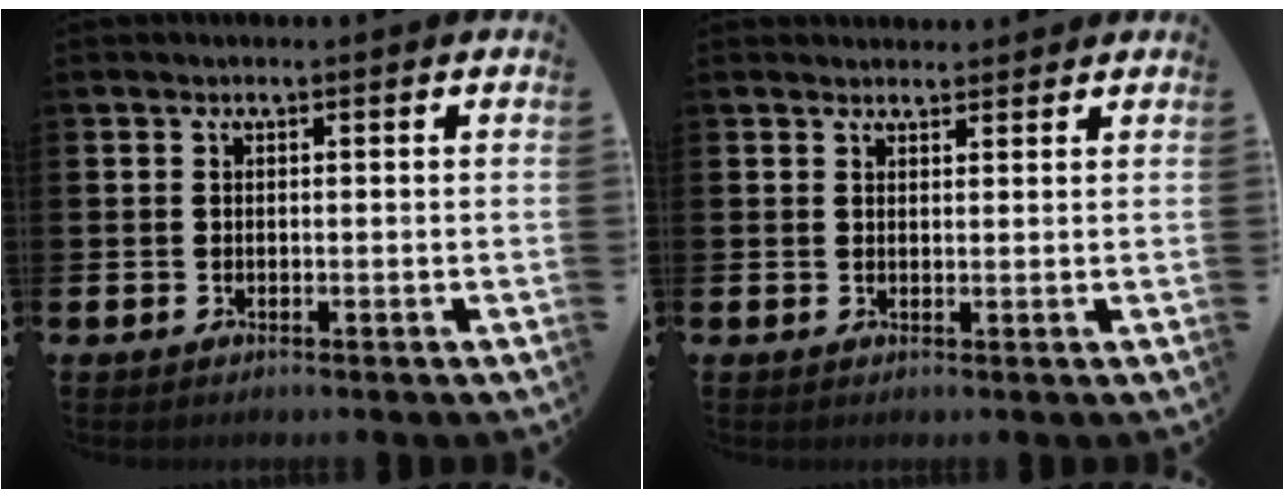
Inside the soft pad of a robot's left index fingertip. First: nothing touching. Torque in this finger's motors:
{"motor_torque": [0.94, -1.20, 0.18, 0.07]}